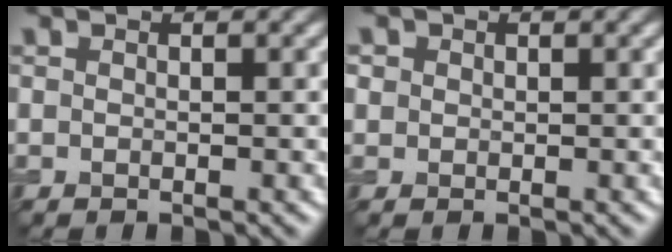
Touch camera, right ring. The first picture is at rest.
{"total": 0.8, "force": [0.2, 0.8, 0.2], "torque": [0.001, -0.003, 0.002]}